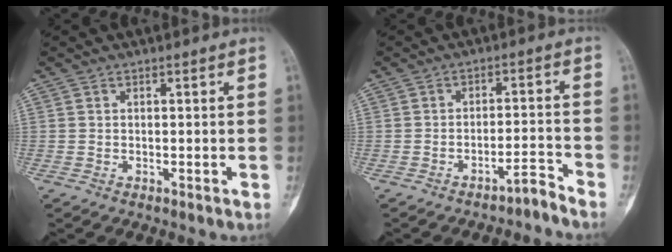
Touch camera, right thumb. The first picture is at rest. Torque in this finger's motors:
{"motor_torque": [-0.55, -0.48, -0.11, 0.11, -0.05]}